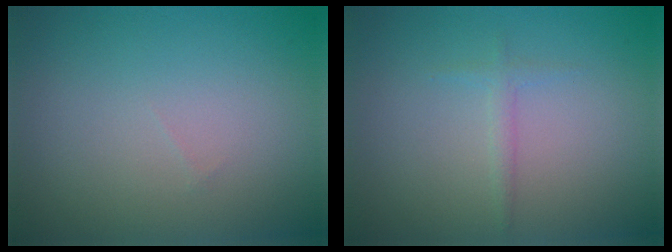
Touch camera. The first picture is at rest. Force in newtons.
{"total": 0.9, "press": 0.9, "slide": 0.0}